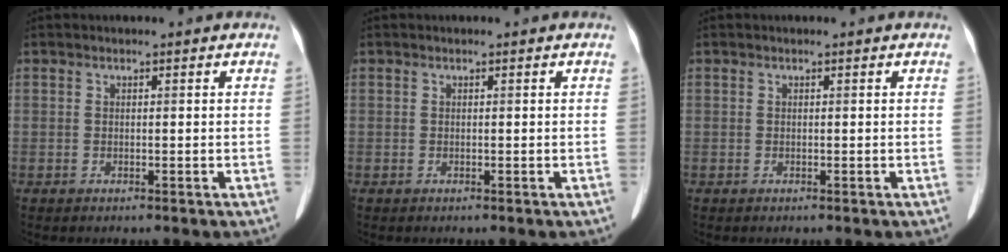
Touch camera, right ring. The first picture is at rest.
{"total": 0.0}
{"total": 0.0}